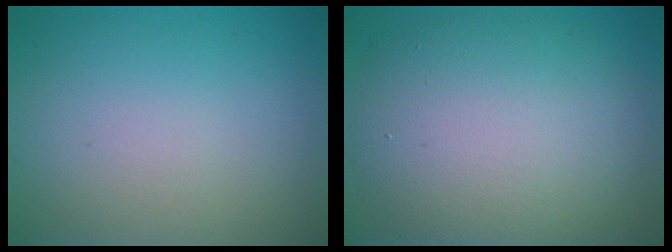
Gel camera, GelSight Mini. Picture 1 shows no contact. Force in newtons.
{"total": 9.9, "press": 9.9, "slide": 0.7}